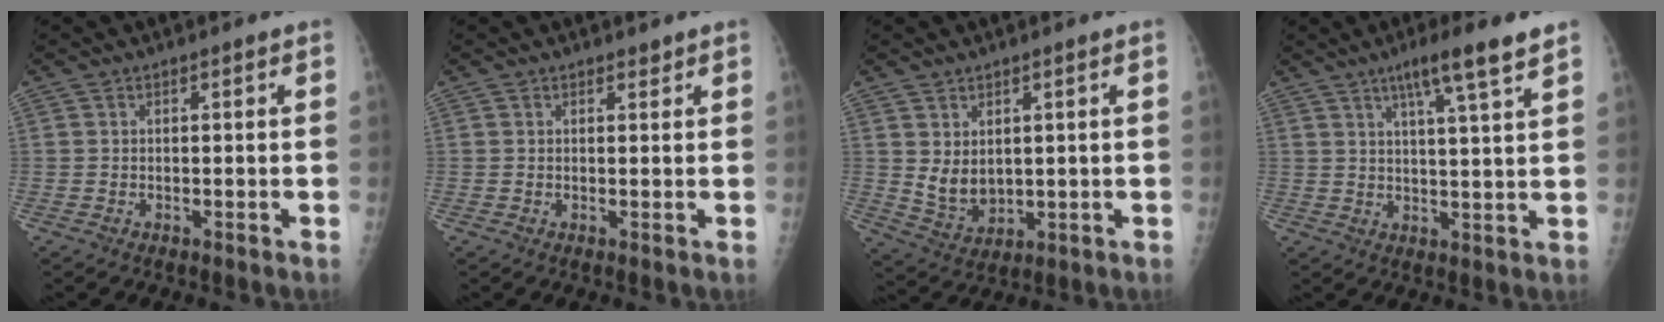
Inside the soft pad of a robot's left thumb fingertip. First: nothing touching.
{"total": 0.8, "force": [0.7, 0.4, 0.2], "torque": [0.003, -0.005, 0.008]}
{"total": 5.5, "force": [1.4, 3.8, 3.8], "torque": [-0.053, -0.021, 0.044]}
{"total": 8.5, "force": [5.4, 0.1, 6.6], "torque": [-0.107, -0.021, 0.084]}